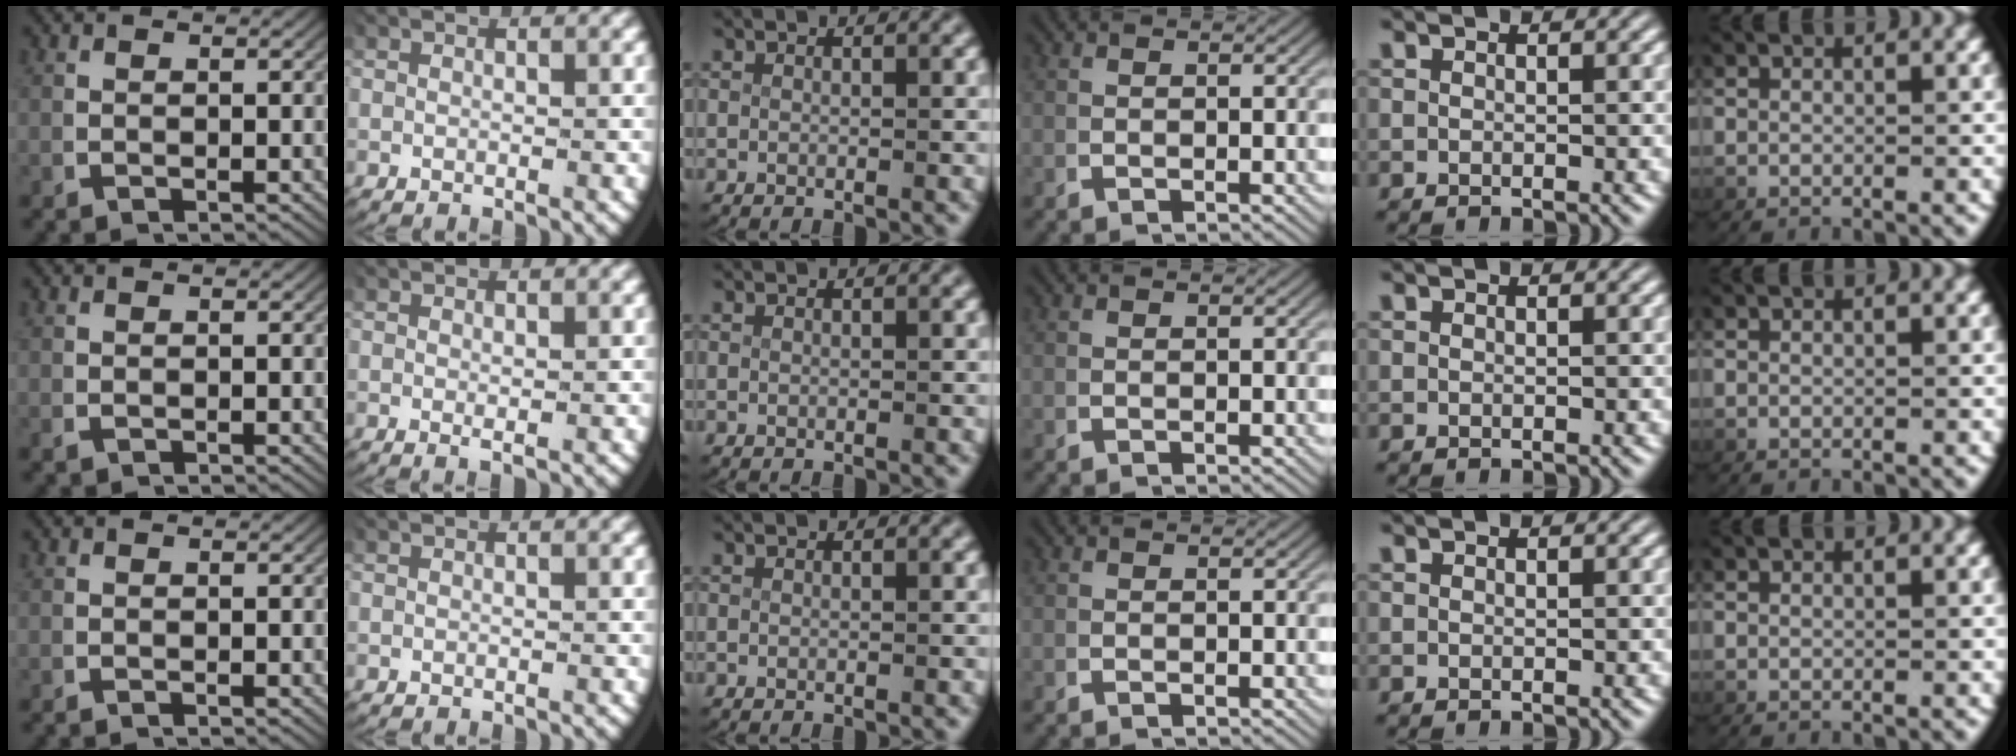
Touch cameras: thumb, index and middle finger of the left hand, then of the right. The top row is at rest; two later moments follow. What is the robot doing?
{"motion": "lift_and_place", "object": "paper towel"}